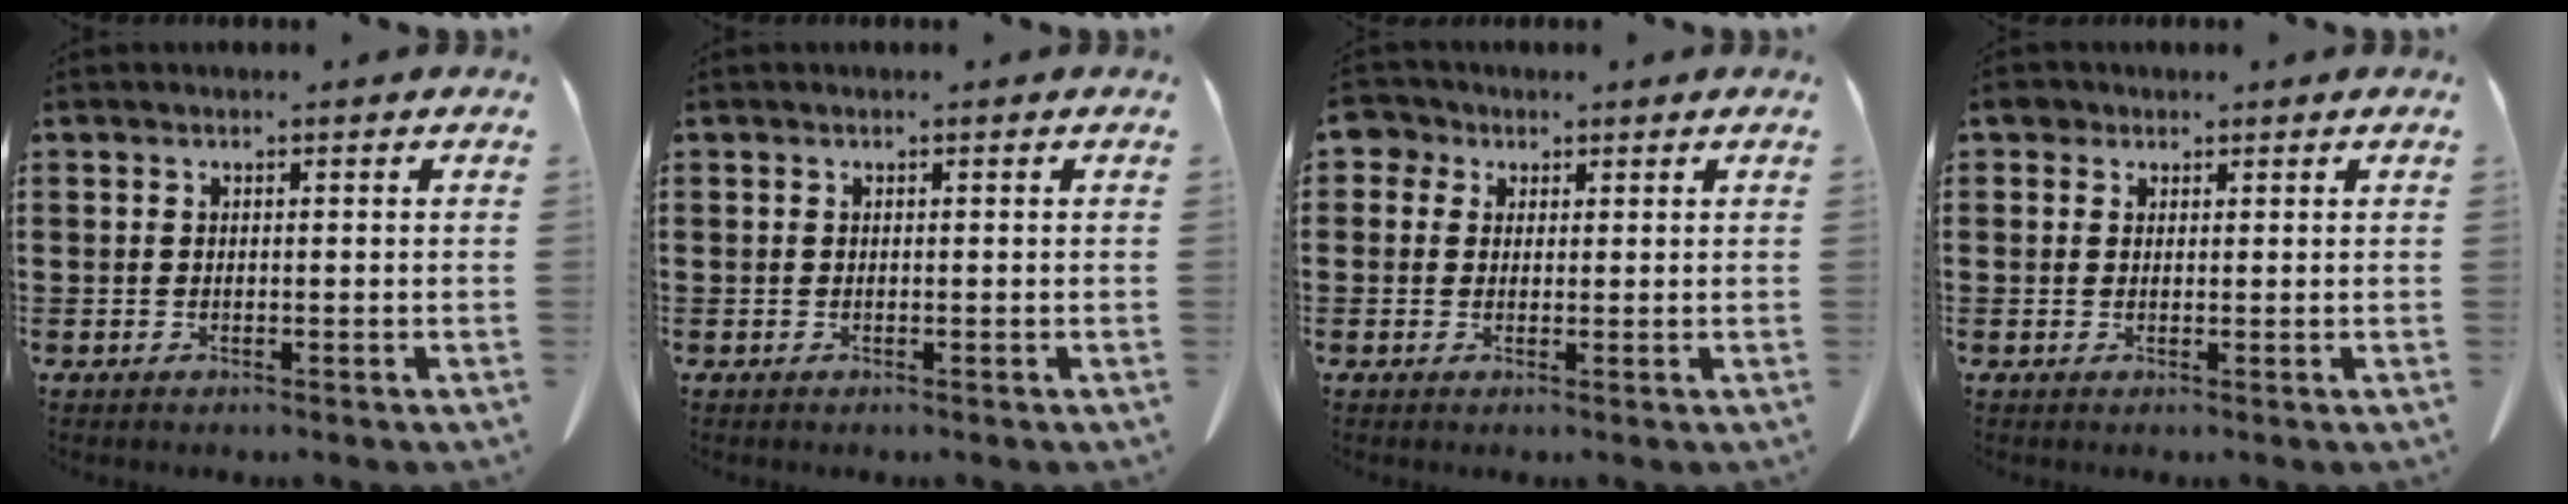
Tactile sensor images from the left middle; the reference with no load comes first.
{"total": 0.0}
{"total": 2.7, "force": [1.4, 2.2, 0.7], "torque": [-0.018, 0.008, 0.021]}
{"total": 1.9, "force": [1.3, 1.3, 0.5], "torque": [-0.016, 0.009, 0.023]}